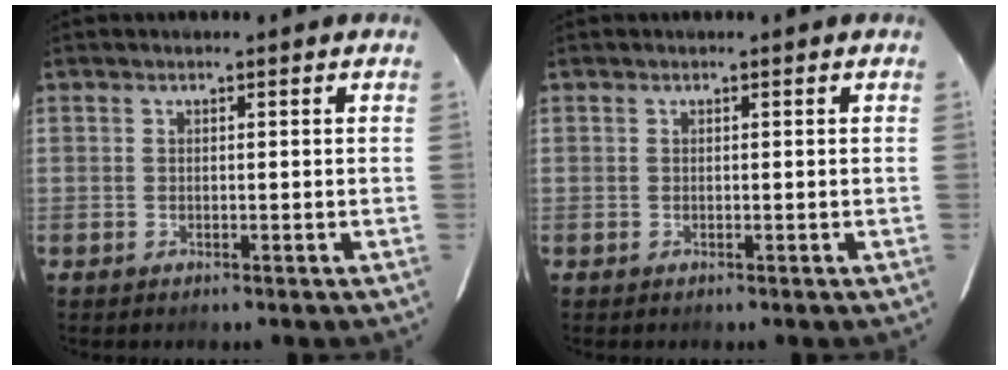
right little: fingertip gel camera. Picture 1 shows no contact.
{"total": 0.0}